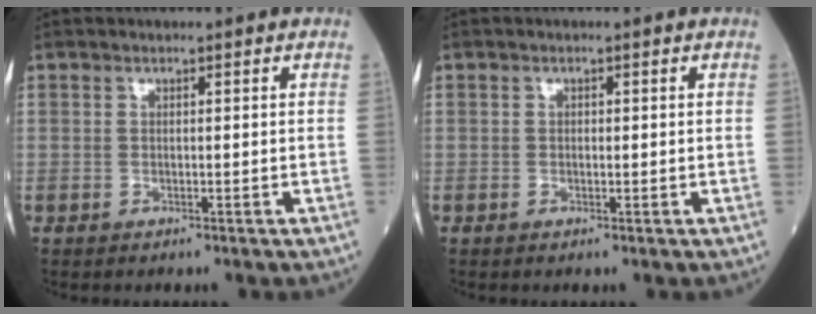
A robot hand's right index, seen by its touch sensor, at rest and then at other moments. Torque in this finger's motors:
{"motor_torque": [-0.03, -0.04, -0.03, -0.01]}